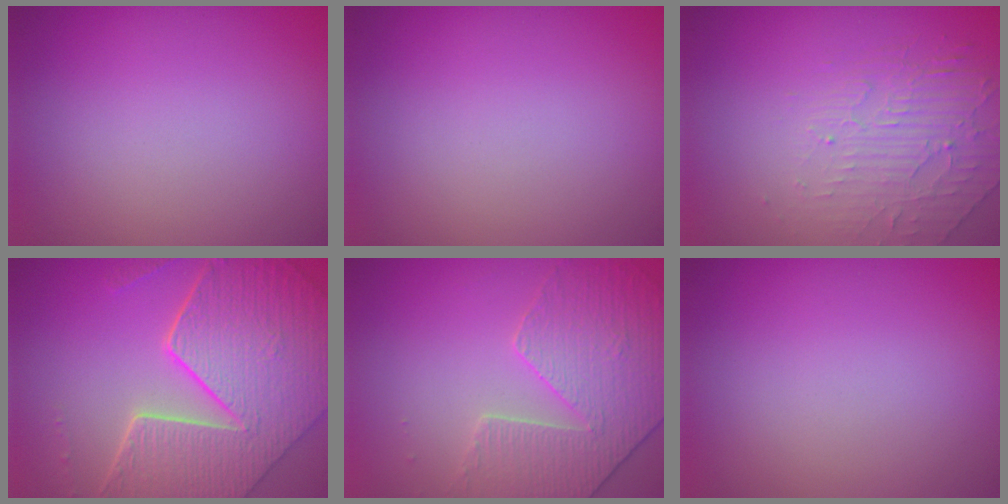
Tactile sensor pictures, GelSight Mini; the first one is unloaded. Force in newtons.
{"total": 0.0}
{"total": 2.2, "press": 1.5, "slide": 1.7}
{"total": 9.6, "press": 7.1, "slide": 6.5}
{"total": 4.0, "press": 3.7, "slide": 1.5}
{"total": 0.0}